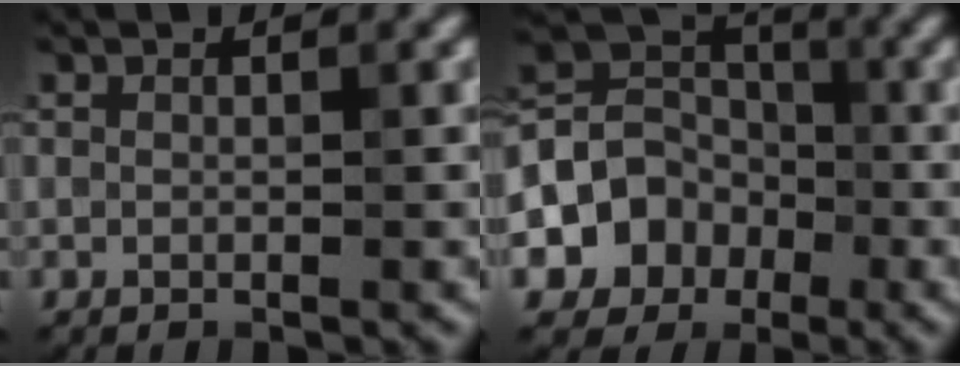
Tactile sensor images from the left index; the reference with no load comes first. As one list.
[{"total": 6.3, "force": [-1.9, 5.4, 2.7], "torque": [-0.029, 0.006, -0.057]}]